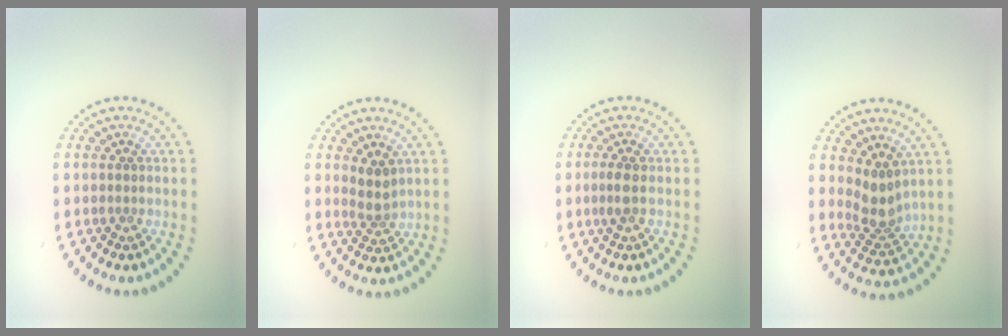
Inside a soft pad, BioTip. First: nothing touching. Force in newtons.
{"total": 1.8, "press": 1.5, "slide": 1.1}
{"total": 1.2, "press": 1.1, "slide": 0.5}
{"total": 2.8, "press": 2.2, "slide": 1.8}